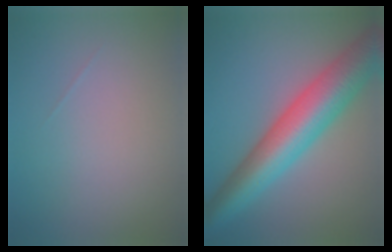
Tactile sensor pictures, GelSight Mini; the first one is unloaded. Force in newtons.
{"total": 9.7, "press": 9.7, "slide": 0.3}